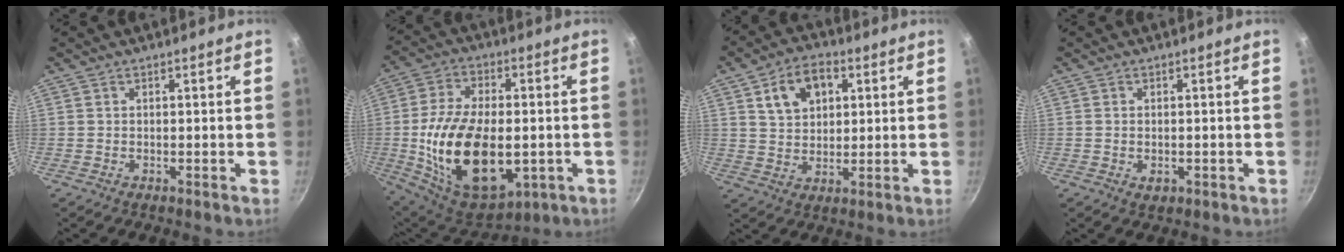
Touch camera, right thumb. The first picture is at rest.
{"total": 24.1, "force": [-3.4, 13.9, 19.4], "torque": [-0.338, 0.006, -0.040]}
{"total": 10.2, "force": [3.6, 7.0, 6.4], "torque": [-0.084, 0.003, 0.061]}
{"total": 2.2, "force": [-0.6, 1.5, 1.6], "torque": [-0.024, -0.003, -0.008]}